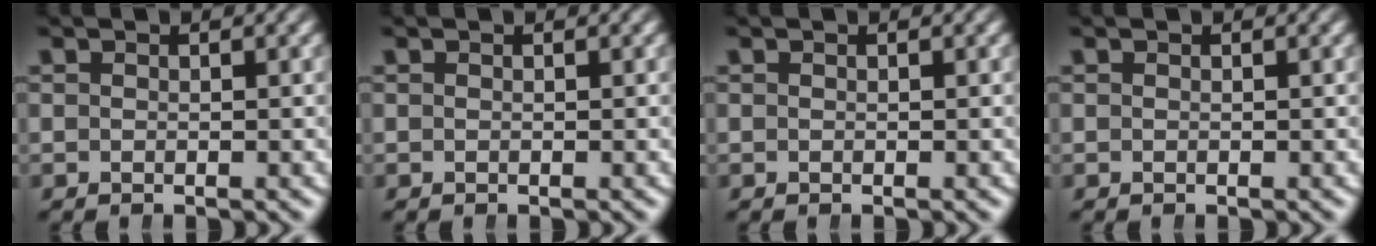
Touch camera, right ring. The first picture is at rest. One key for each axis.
{"total": 0.0}
{"total": 0.0}
{"total": 0.0}